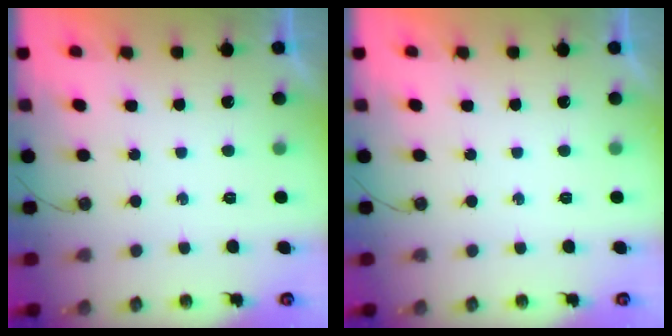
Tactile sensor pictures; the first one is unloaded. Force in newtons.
{"total": 0.0}